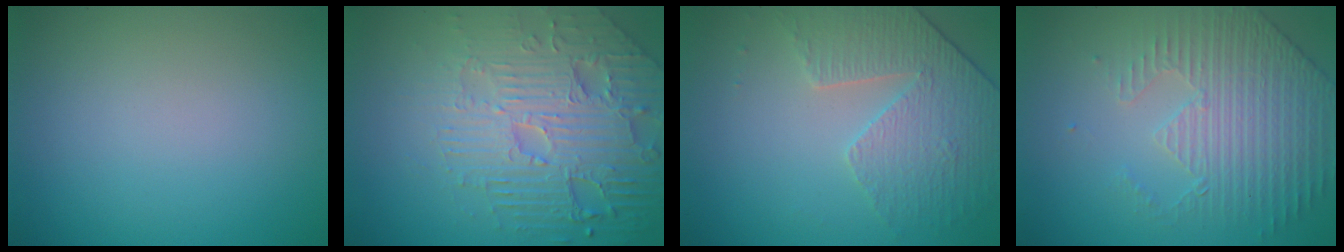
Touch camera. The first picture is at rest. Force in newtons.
{"total": 7.9, "press": 5.7, "slide": 5.4}
{"total": 4.3, "press": 3.4, "slide": 2.6}
{"total": 4.4, "press": 3.5, "slide": 2.6}